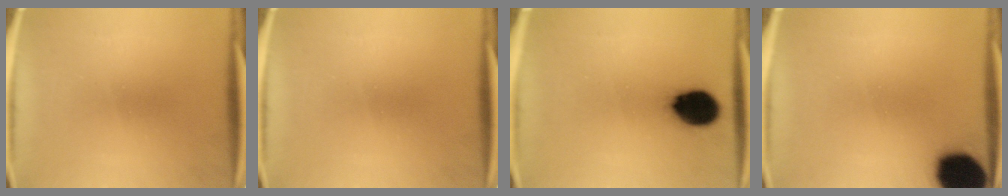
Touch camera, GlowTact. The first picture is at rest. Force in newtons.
{"total": 0.0}
{"total": 11.9}
{"total": 17.9}